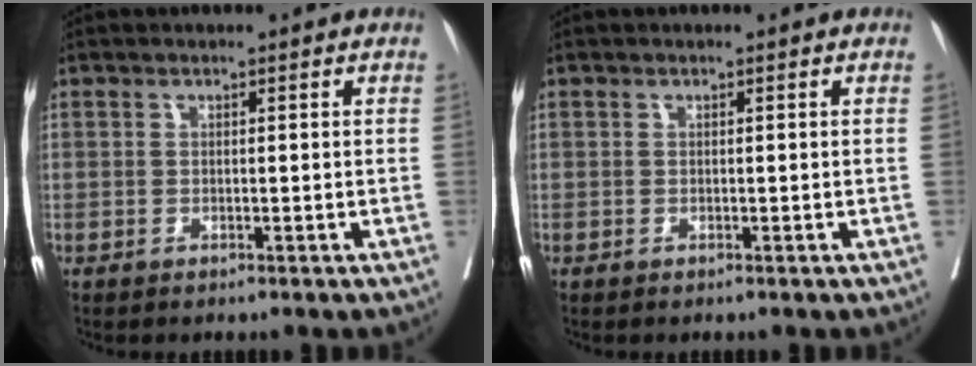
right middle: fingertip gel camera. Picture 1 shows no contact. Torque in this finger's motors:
{"motor_torque": [-0.01, -0.01, -0.01, -0.02]}